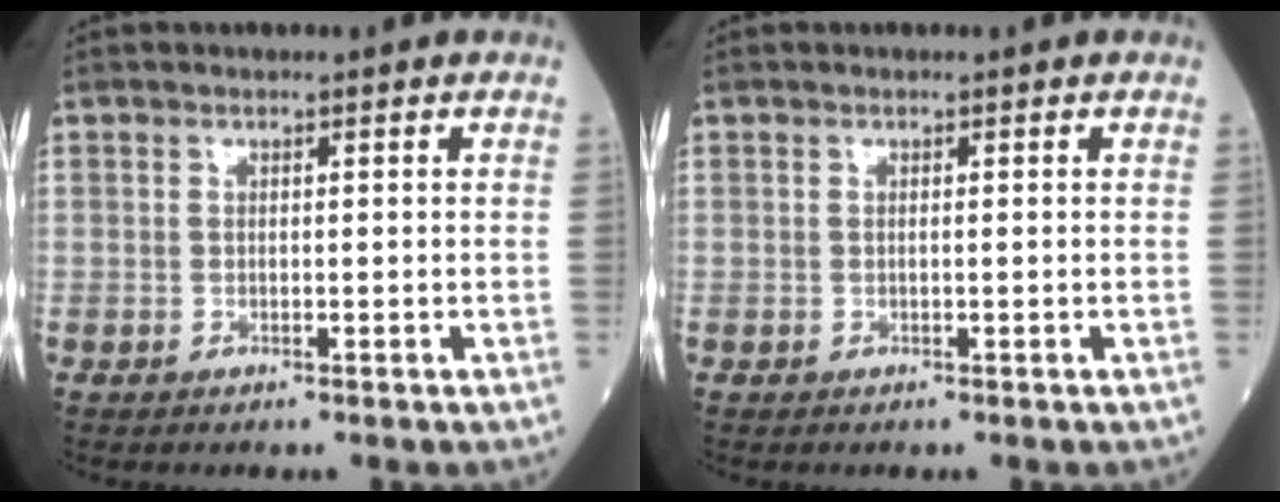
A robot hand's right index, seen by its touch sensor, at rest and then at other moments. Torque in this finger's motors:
{"motor_torque": [0.00, -0.06, -0.02, 0.01]}